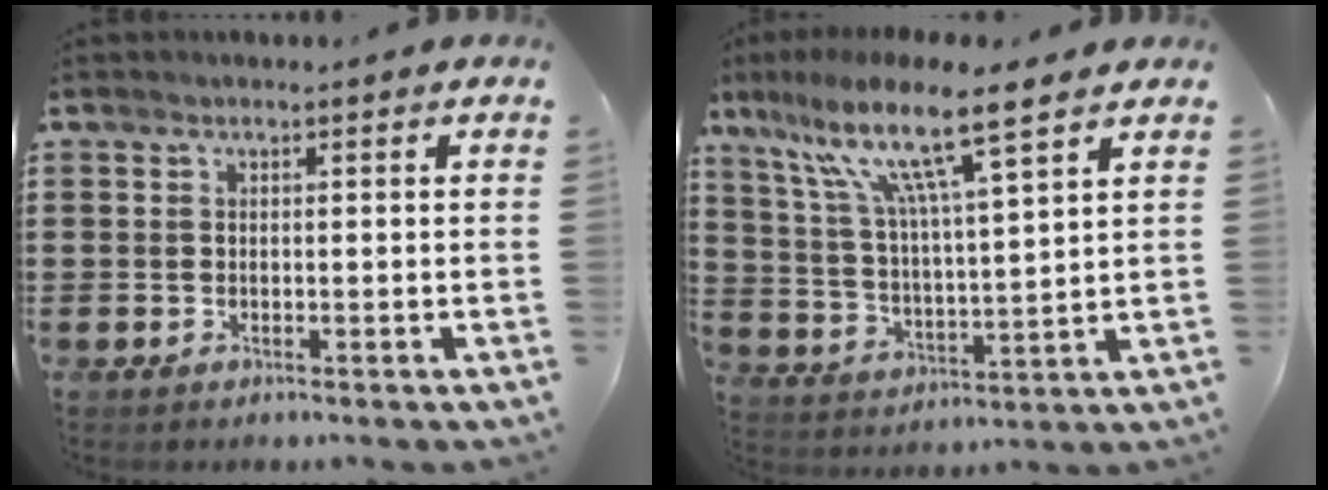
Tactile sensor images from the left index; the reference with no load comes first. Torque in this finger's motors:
{"motor_torque": [2.14, 0.00, 0.63, 0.21]}